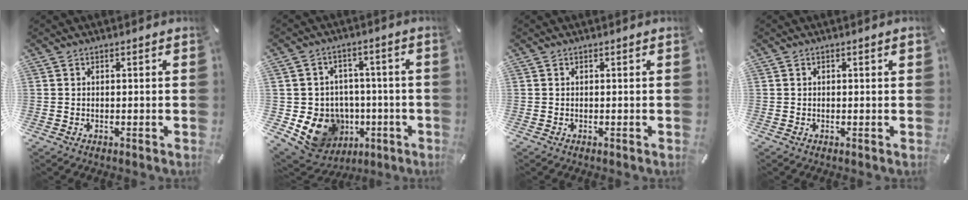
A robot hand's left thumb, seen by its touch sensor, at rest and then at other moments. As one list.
[{"total": 13.6, "force": [-3.4, 10.0, 8.5], "torque": [-0.181, 0.005, -0.058]}, {"total": 0.0}, {"total": 0.8, "force": [0.2, 0.2, 0.8], "torque": [-0.014, 0.002, 0.002]}]